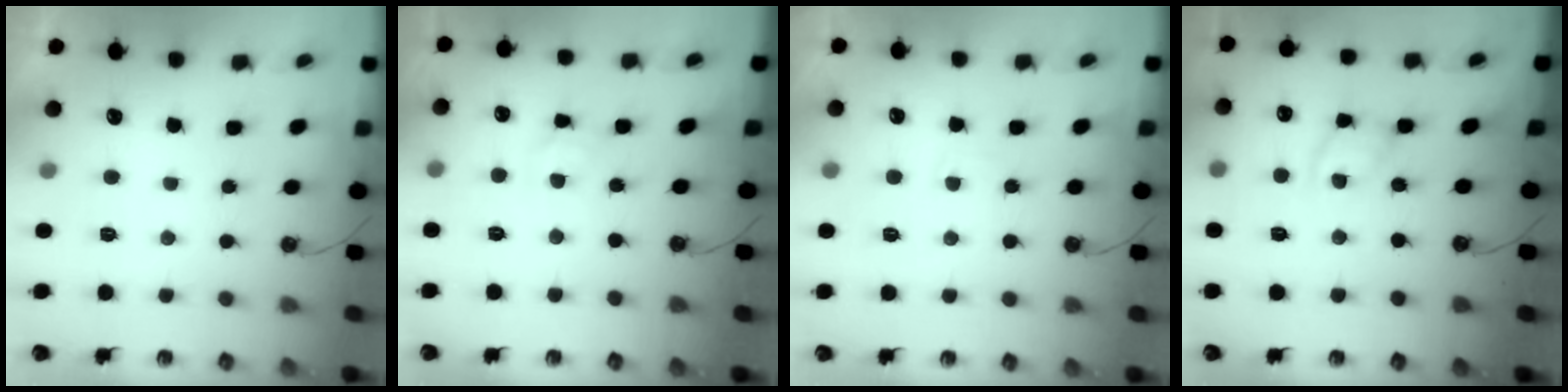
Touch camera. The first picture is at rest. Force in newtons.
{"total": 5.9, "press": 5.9, "slide": 0.3}
{"total": 3.0, "press": 3.0, "slide": 0.4}
{"total": 7.0, "press": 7.0, "slide": 0.4}